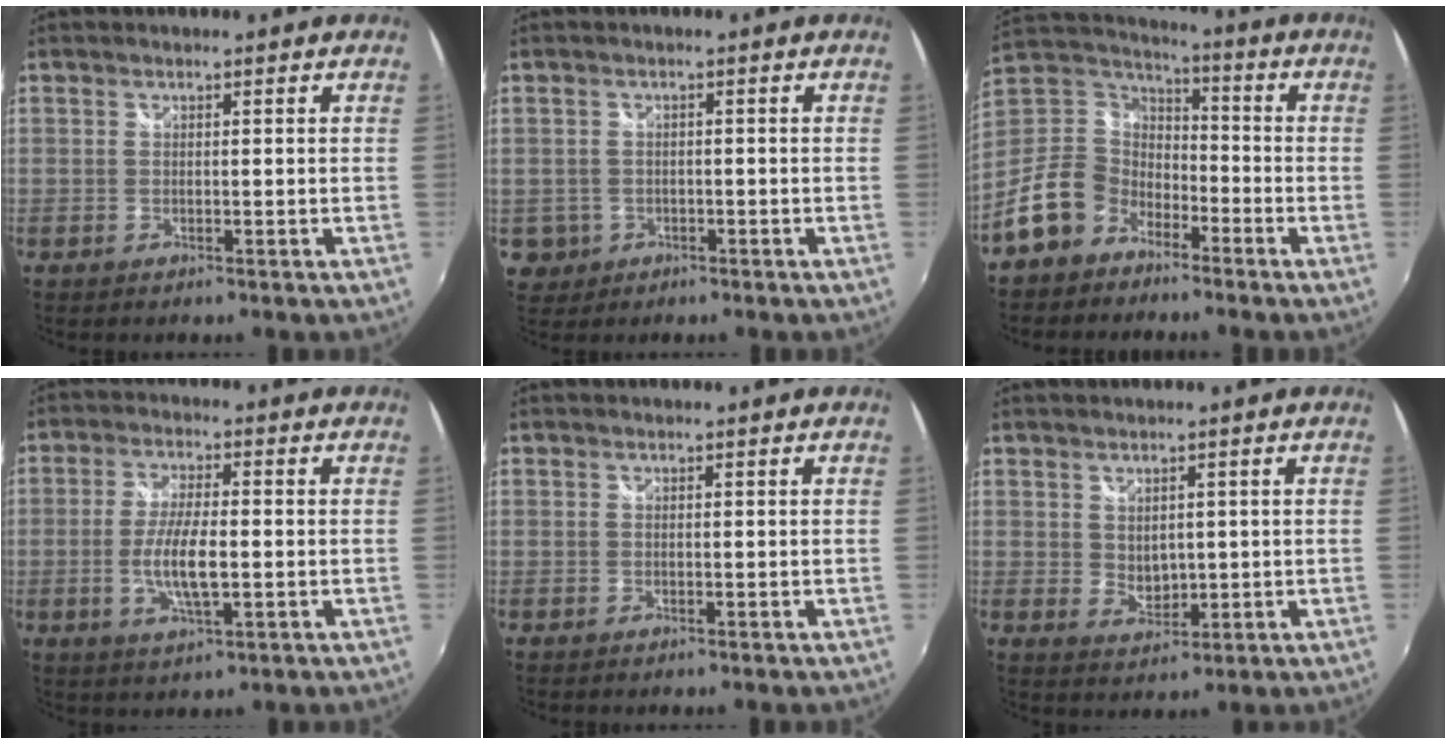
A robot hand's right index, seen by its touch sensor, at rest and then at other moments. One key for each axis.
{"total": 4.4, "fx": -1.0, "fy": 4.2, "fz": 0.7, "tx": -0.025, "ty": 0.005, "tz": -0.006}
{"total": 14.5, "fx": -9.1, "fy": 10.1, "fz": 5.2, "tx": -0.143, "ty": 0.024, "tz": -0.164}
{"total": 8.0, "fx": -1.5, "fy": 2.1, "fz": 7.6, "tx": -0.151, "ty": -0.006, "tz": -0.027}
{"total": 0.0}
{"total": 3.5, "fx": 0.9, "fy": 2.7, "fz": 2.0, "tx": -0.028, "ty": -0.003, "tz": 0.021}